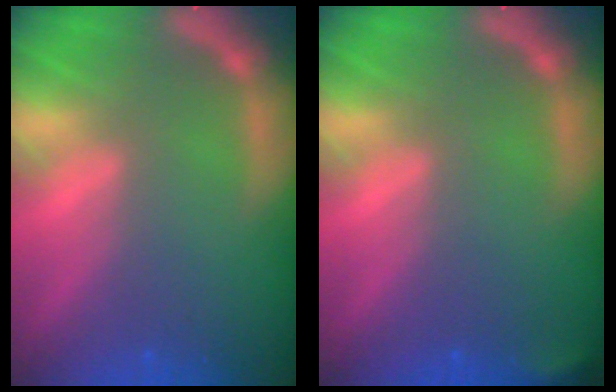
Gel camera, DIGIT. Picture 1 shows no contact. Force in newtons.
{"total": 1.4}